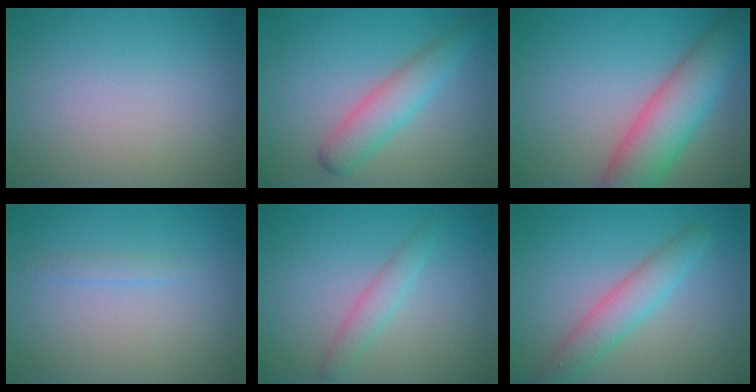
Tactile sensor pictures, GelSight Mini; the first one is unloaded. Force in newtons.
{"total": 3.8, "press": 3.8, "slide": 0.1}
{"total": 7.5, "press": 7.5, "slide": 0.3}
{"total": 0.8, "press": 0.8, "slide": 0.0}
{"total": 1.9, "press": 1.9, "slide": 0.2}
{"total": 3.7, "press": 3.7, "slide": 0.1}